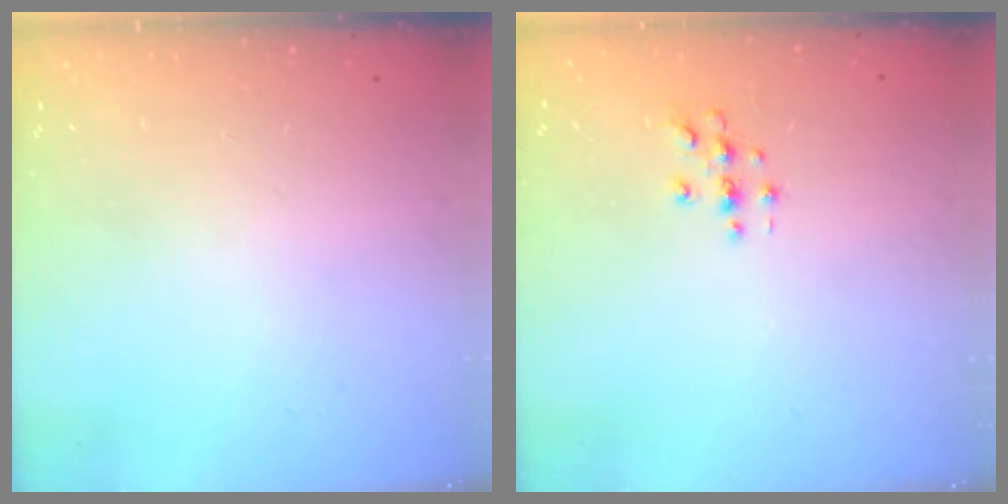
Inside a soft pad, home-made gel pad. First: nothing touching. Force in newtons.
{"total": 2.7, "press": 2.7, "slide": 0.3}